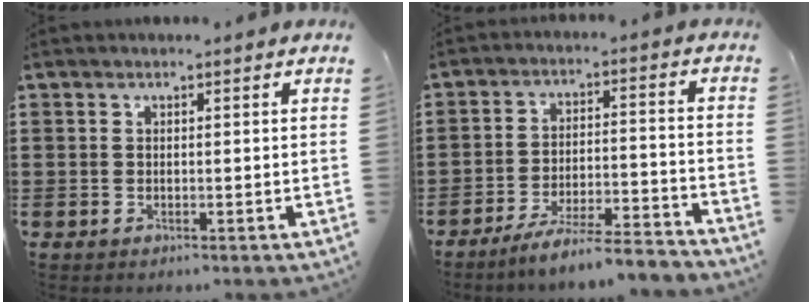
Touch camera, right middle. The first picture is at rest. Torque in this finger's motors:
{"motor_torque": [2.14, 0.00, 0.27, 0.11]}